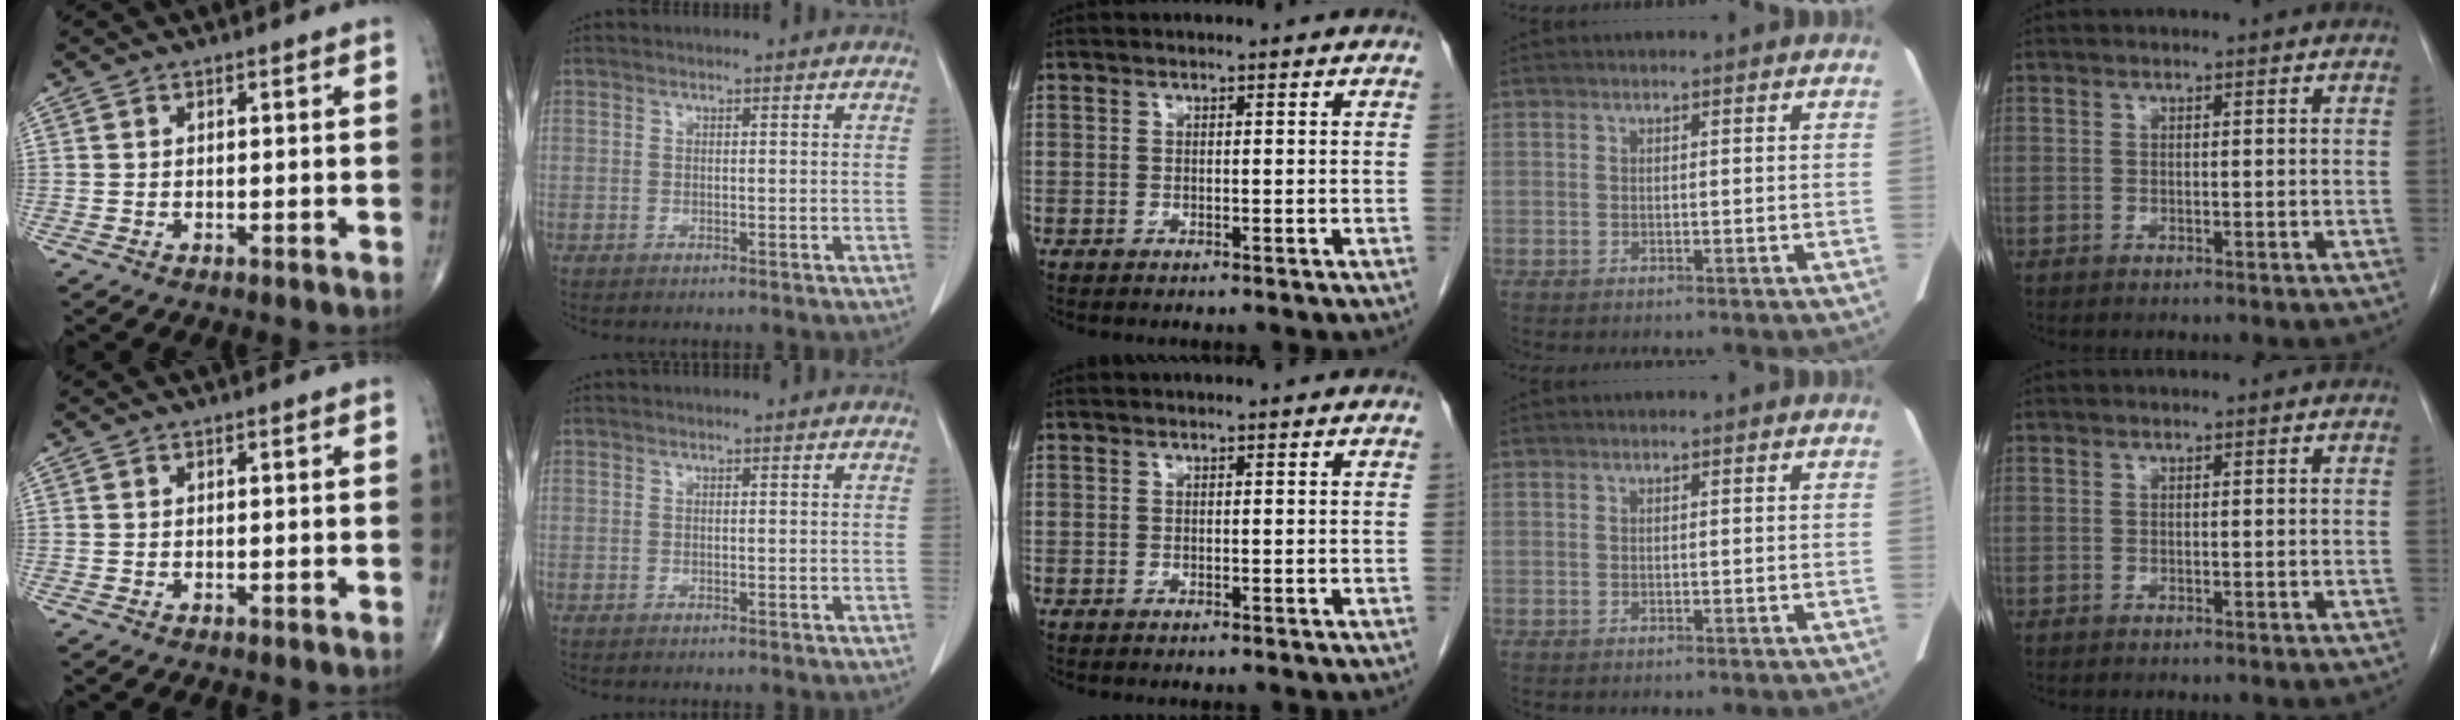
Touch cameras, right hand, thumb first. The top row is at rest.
{}